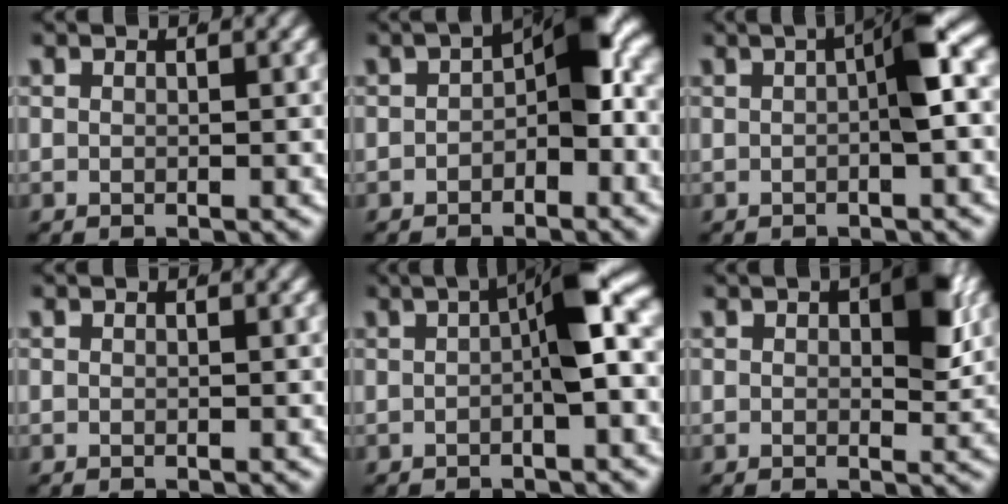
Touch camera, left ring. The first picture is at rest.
{"total": 5.3, "force": [-0.3, 2.2, 4.8], "torque": [-0.063, -0.003, -0.002]}
{"total": 3.7, "force": [0.3, 0.3, 3.7], "torque": [-0.048, 0.014, -0.002]}
{"total": 0.0}
{"total": 5.3, "force": [0.4, 0.6, 5.3], "torque": [-0.070, 0.015, 0.000]}
{"total": 3.5, "force": [0.7, 1.6, 3.1], "torque": [-0.043, -0.005, 0.010]}